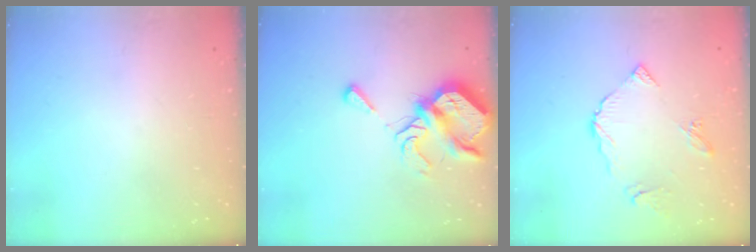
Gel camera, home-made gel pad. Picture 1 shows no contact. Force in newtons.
{"total": 8.4, "press": 8.3, "slide": 1.2}
{"total": 7.5, "press": 7.5, "slide": 0.8}